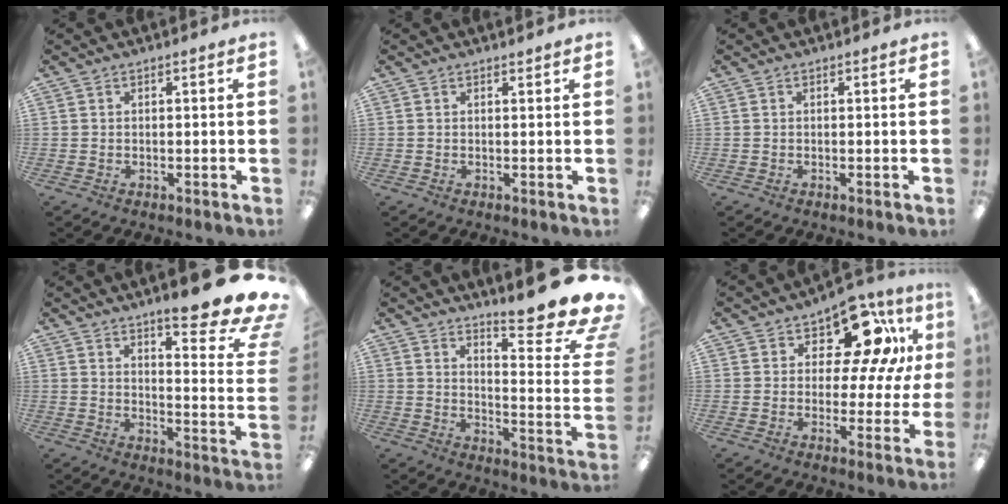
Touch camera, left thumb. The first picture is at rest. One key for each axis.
{"total": 0.6, "fx": 0.6, "fy": 0.1, "fz": 0.2, "tx": -0.004, "ty": 0.000, "tz": 0.011}
{"total": 0.0}
{"total": 12.8, "fx": 9.9, "fy": 1.9, "fz": 7.9, "tx": -0.098, "ty": -0.085, "tz": 0.159}
{"total": 14.1, "fx": 11.4, "fy": 2.0, "fz": 8.1, "tx": -0.095, "ty": -0.118, "tz": 0.178}
{"total": 13.7, "fx": 7.6, "fy": 6.2, "fz": 9.5, "tx": -0.152, "ty": -0.042, "tz": 0.130}